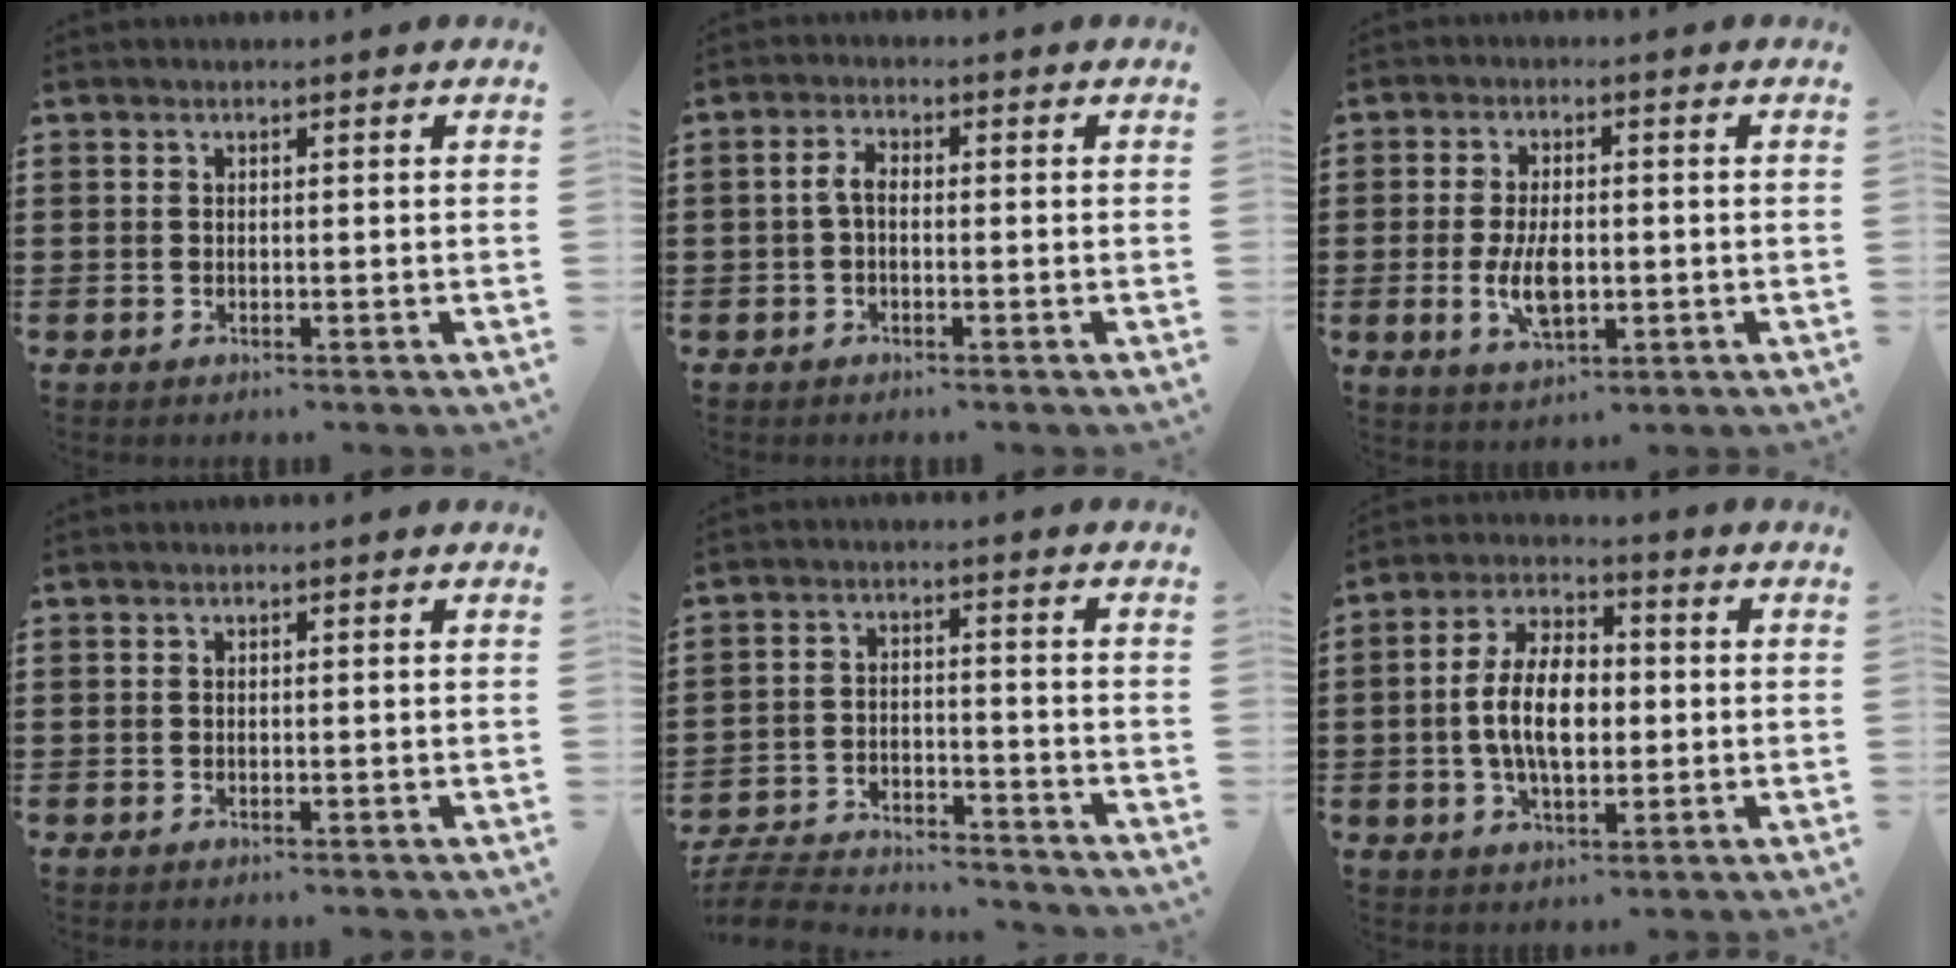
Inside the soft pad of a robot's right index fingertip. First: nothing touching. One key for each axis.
{"total": 2.5, "fx": -0.4, "fy": 1.1, "fz": 2.2, "tx": -0.058, "ty": -0.001, "tz": -0.014}
{"total": 6.5, "fx": -1.1, "fy": 3.4, "fz": 5.5, "tx": -0.114, "ty": -0.005, "tz": -0.024}
{"total": 0.0}
{"total": 5.8, "fx": -5.7, "fy": 0.6, "fz": 0.9, "tx": -0.032, "ty": 0.001, "tz": -0.116}
{"total": 9.0, "fx": -0.5, "fy": 4.9, "fz": 7.5, "tx": -0.166, "ty": 0.009, "tz": -0.015}